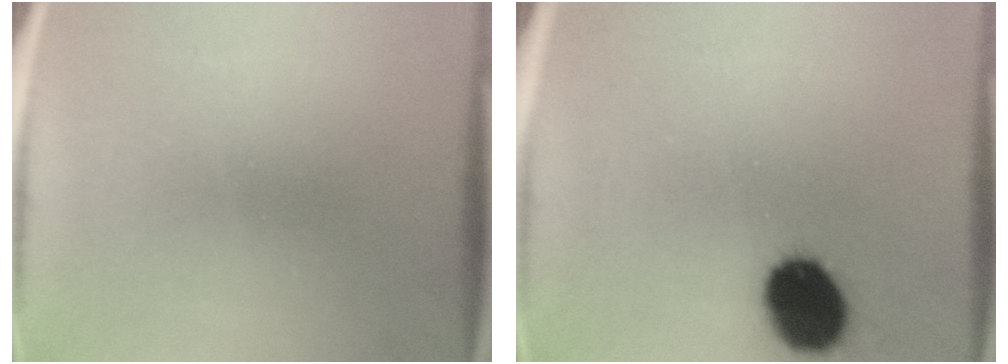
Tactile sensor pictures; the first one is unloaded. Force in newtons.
{"total": 15.0}